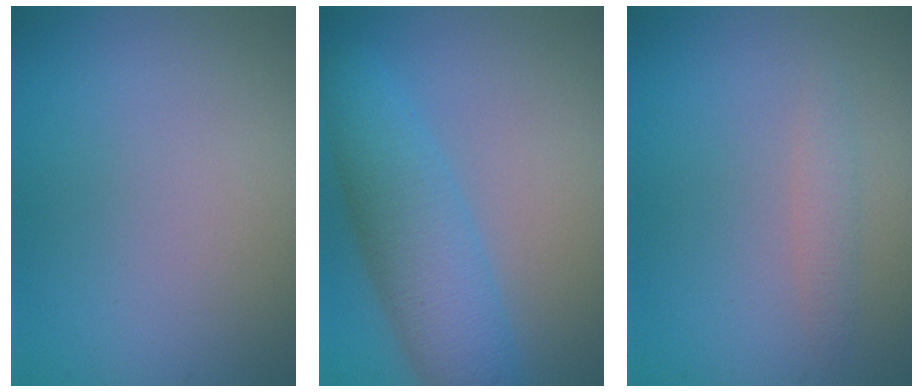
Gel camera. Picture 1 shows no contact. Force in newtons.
{"total": 6.0, "press": 6.0, "slide": 0.1}
{"total": 1.2, "press": 1.2, "slide": 0.1}